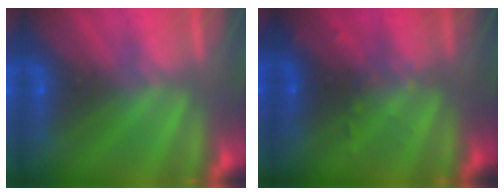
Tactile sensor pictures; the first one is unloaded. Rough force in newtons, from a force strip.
{"total": 2.8}